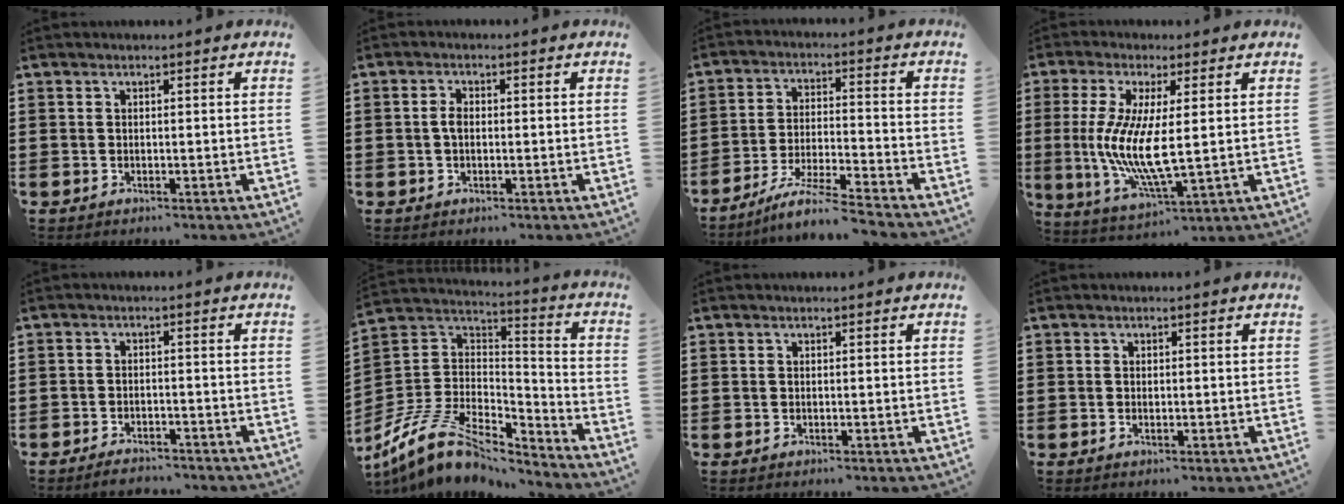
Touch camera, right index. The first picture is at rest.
{"total": 2.0, "force": [-0.1, 1.0, 1.7], "torque": [-0.033, 0.004, -0.004]}
{"total": 6.8, "force": [-6.1, -0.5, 2.9], "torque": [-0.064, -0.012, -0.121]}
{"total": 9.1, "force": [0.4, 2.4, 8.8], "torque": [-0.194, -0.014, 0.003]}
{"total": 2.4, "force": [-2.4, 0.2, 0.1], "torque": [-0.008, 0.001, -0.048]}
{"total": 11.4, "force": [-7.8, 5.6, 6.3], "torque": [-0.150, 0.021, -0.156]}
{"total": 0.0}
{"total": 0.7, "force": [-0.1, 0.2, 0.7], "torque": [-0.016, -0.003, 0.000]}